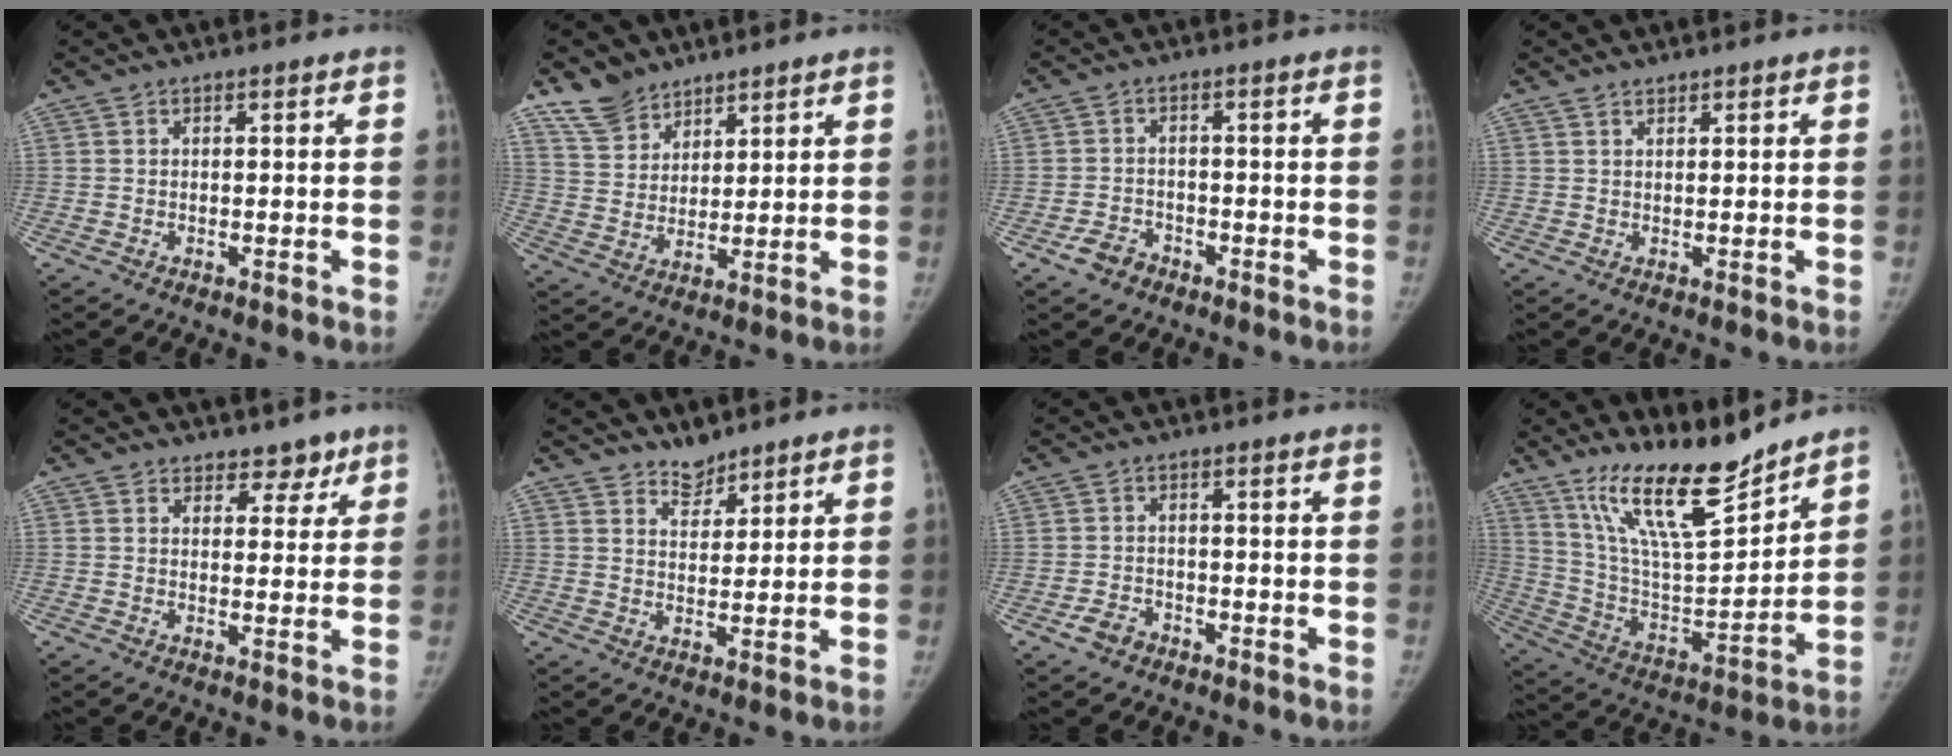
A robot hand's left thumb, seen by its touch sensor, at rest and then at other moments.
{"total": 8.0, "force": [6.3, 4.6, 2.0], "torque": [-0.016, -0.032, 0.129]}
{"total": 3.7, "force": [-2.4, 2.6, 1.1], "torque": [-0.014, 0.019, -0.039]}
{"total": 1.1, "force": [1.0, 0.4, 0.3], "torque": [-0.001, -0.007, 0.017]}
{"total": 4.1, "force": [3.1, 2.6, 0.8], "torque": [0.020, -0.018, 0.042]}
{"total": 4.1, "force": [3.6, 1.8, 0.7], "torque": [0.010, -0.030, 0.060]}
{"total": 3.0, "force": [-1.9, 2.2, 1.0], "torque": [-0.015, 0.015, -0.030]}
{"total": 18.0, "force": [14.2, 3.8, 10.3], "torque": [-0.147, -0.090, 0.264]}